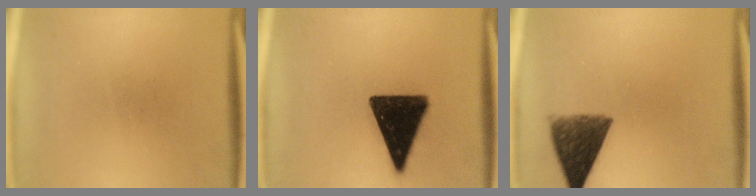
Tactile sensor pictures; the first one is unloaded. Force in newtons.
{"total": 16.0}
{"total": 8.7}